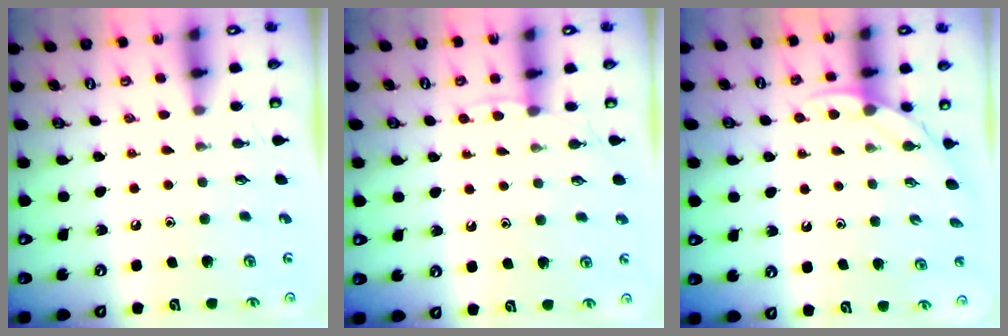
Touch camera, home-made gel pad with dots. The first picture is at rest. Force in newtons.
{"total": 3.2, "press": 3.2, "slide": 0.5}
{"total": 3.7, "press": 3.7, "slide": 0.2}